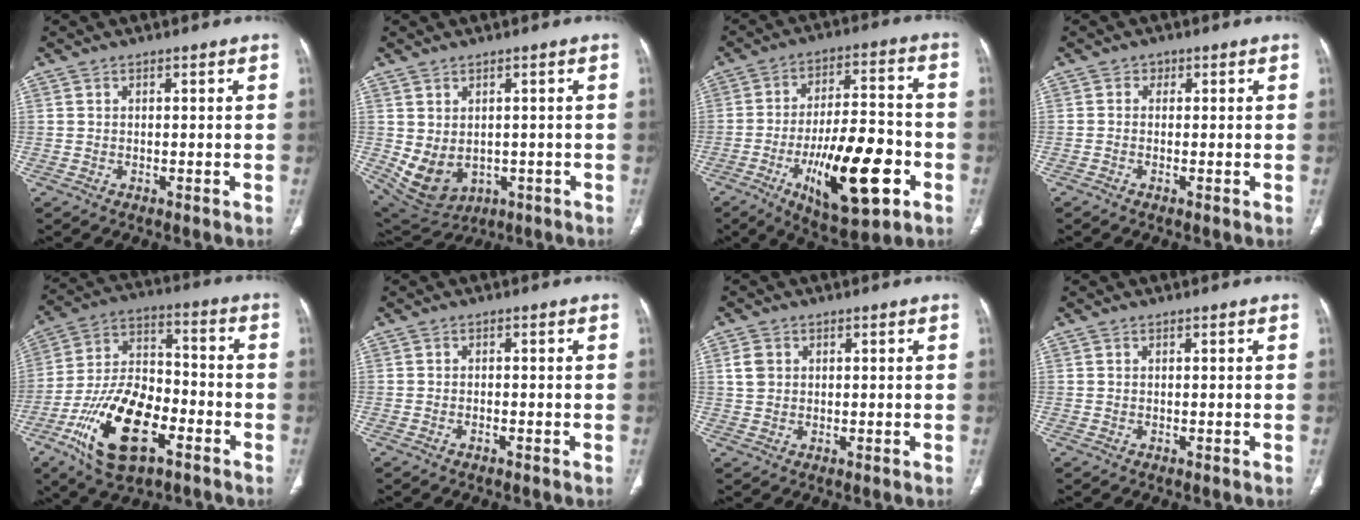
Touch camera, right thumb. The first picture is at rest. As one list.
[{"total": 9.2, "force": [-1.3, 6.9, 6.0], "torque": [-0.099, 0.003, 0.009]}, {"total": 20.1, "force": [-7.3, 7.2, 17.3], "torque": [-0.267, 0.026, -0.106]}, {"total": 1.1, "force": [-0.2, 1.0, 0.4], "torque": [0.004, 0.004, -0.012]}, {"total": 19.7, "force": [-8.7, 9.9, 14.6], "torque": [-0.258, 0.049, -0.153]}, {"total": 0.9, "force": [-0.6, 0.3, 0.6], "torque": [-0.016, 0.007, -0.012]}, {"total": 3.2, "force": [0.9, 2.6, 1.6], "torque": [-0.019, 0.001, 0.022]}, {"total": 0.0}]